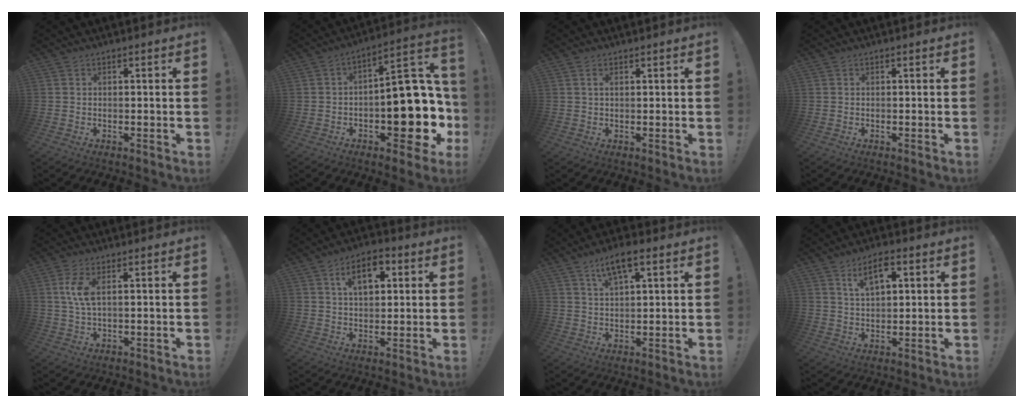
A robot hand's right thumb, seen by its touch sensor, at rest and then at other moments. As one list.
[{"total": 18.3, "force": [-3.7, 10.2, 14.8], "torque": [-0.145, 0.024, -0.047]}, {"total": 1.7, "force": [0.9, 0.7, 1.3], "torque": [-0.025, 0.001, 0.015]}, {"total": 0.0}, {"total": 6.2, "force": [1.6, 2.2, 5.5], "torque": [-0.105, -0.008, 0.021]}, {"total": 9.5, "force": [3.8, 5.4, 6.8], "torque": [-0.100, 0.003, 0.064]}, {"total": 7.4, "force": [4.3, 2.2, 5.6], "torque": [-0.088, -0.014, 0.073]}, {"total": 7.7, "force": [3.8, 3.5, 5.8], "torque": [-0.086, -0.009, 0.062]}]